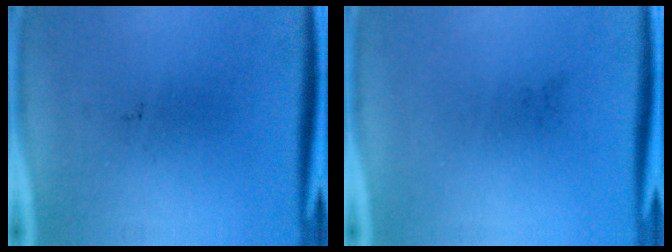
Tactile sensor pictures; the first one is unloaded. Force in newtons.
{"total": 0.0}